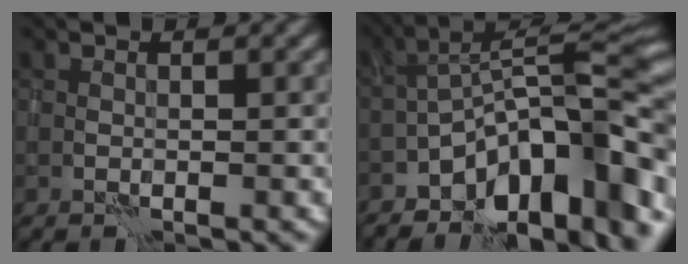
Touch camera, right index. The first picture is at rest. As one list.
[{"total": 14.8, "force": [-7.9, 5.0, 11.4], "torque": [-0.152, 0.025, -0.135]}]